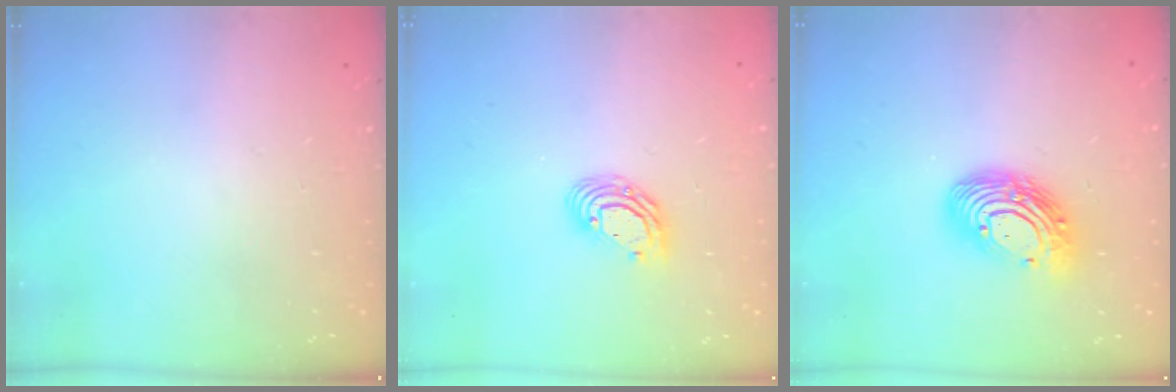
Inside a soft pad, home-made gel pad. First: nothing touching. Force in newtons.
{"total": 8.1, "press": 8.0, "slide": 1.4}
{"total": 14.0, "press": 14.0, "slide": 1.1}